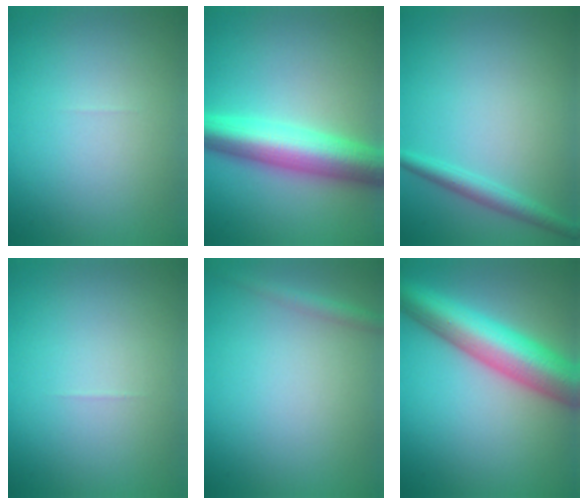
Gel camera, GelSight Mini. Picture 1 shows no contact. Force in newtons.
{"total": 7.7, "press": 7.7, "slide": 0.0}
{"total": 2.0, "press": 2.0, "slide": 0.0}
{"total": 0.0}
{"total": 1.3, "press": 1.3, "slide": 0.1}
{"total": 9.0, "press": 9.0, "slide": 0.3}